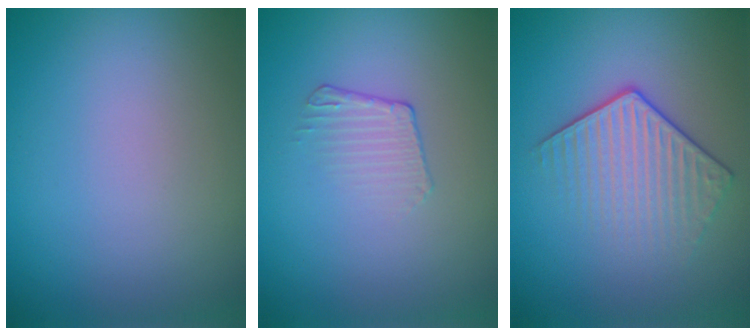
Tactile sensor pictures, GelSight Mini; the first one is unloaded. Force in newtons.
{"total": 1.5, "press": 0.7, "slide": 1.4}
{"total": 3.8, "press": 3.1, "slide": 2.2}